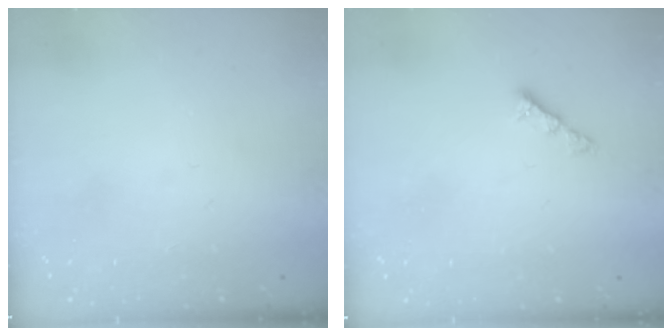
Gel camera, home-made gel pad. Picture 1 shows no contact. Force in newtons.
{"total": 3.6, "press": 3.6, "slide": 0.2}